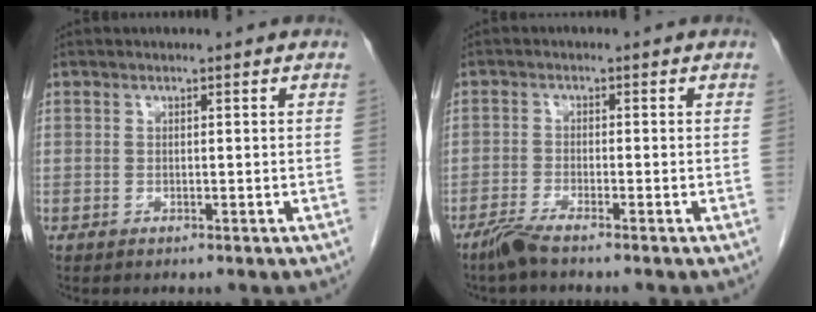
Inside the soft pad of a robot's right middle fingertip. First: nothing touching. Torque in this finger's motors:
{"motor_torque": [-0.21, -0.21, 0.04, 0.03]}